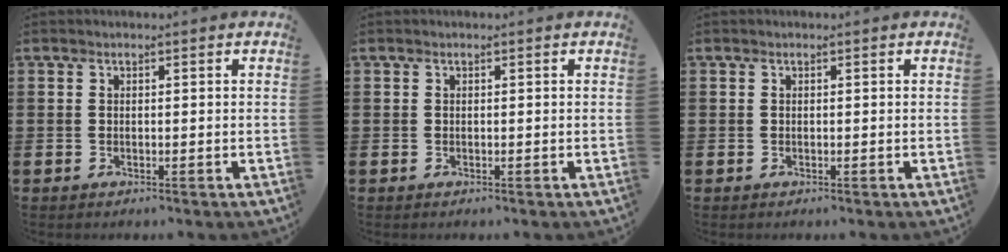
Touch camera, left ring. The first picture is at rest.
{"total": 0.0}
{"total": 0.0}